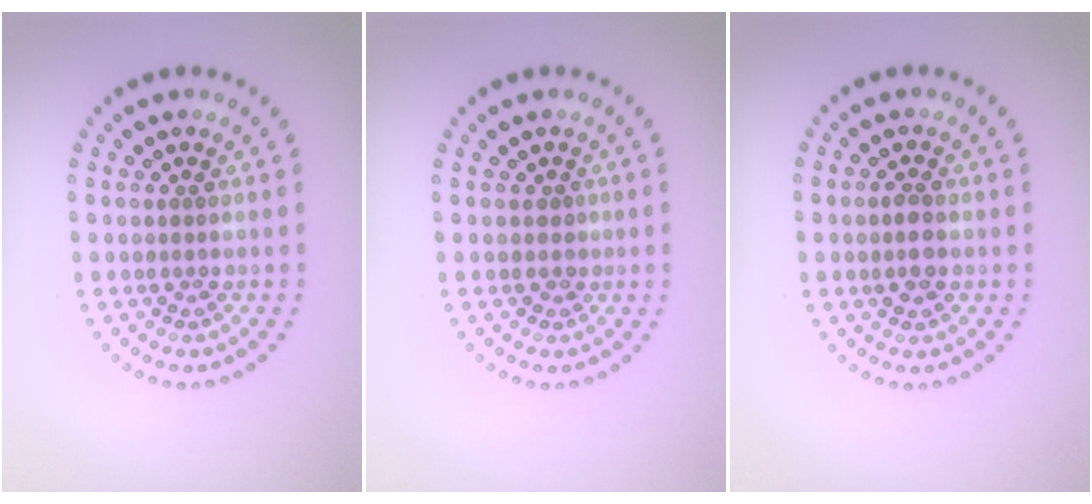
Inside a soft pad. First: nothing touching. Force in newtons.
{"total": 0.6, "press": 0.3, "slide": 0.6}
{"total": 1.7, "press": 1.7, "slide": 0.3}